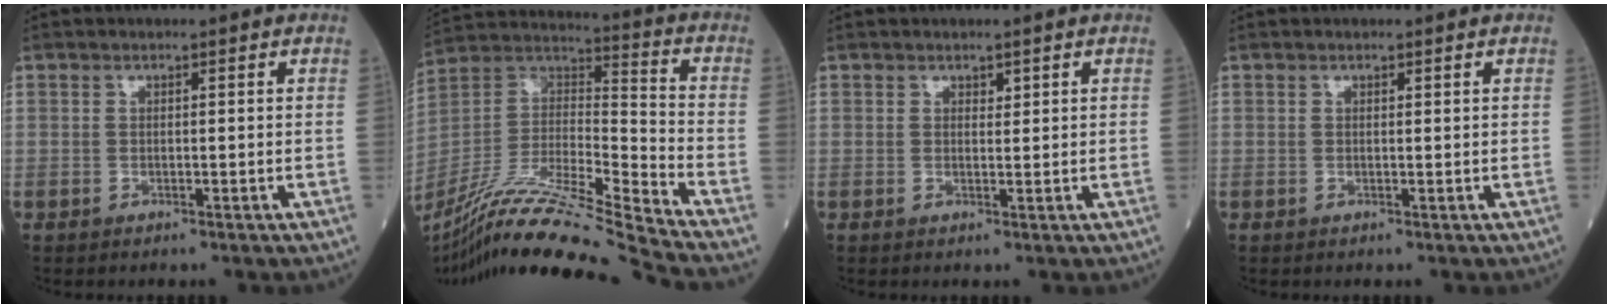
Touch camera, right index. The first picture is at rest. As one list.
[{"total": 23.5, "force": [-20.6, -1.9, 11.1], "torque": [-0.238, -0.028, -0.373]}, {"total": 0.9, "force": [0.6, 0.5, 0.4], "torque": [-0.003, -0.001, 0.009]}, {"total": 0.0}]